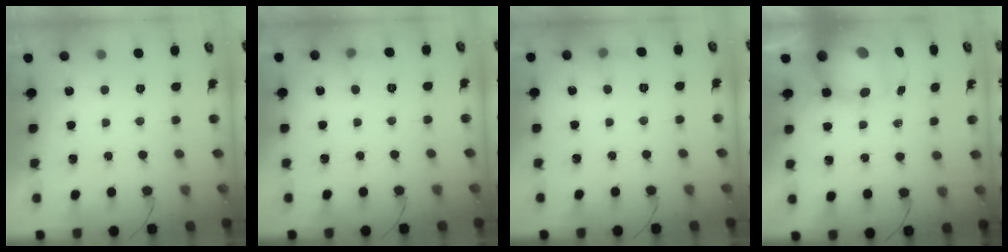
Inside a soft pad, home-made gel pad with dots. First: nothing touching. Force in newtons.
{"total": 5.1, "press": 4.8, "slide": 1.7}
{"total": 4.7, "press": 4.3, "slide": 1.8}
{"total": 13.3, "press": 12.9, "slide": 3.0}